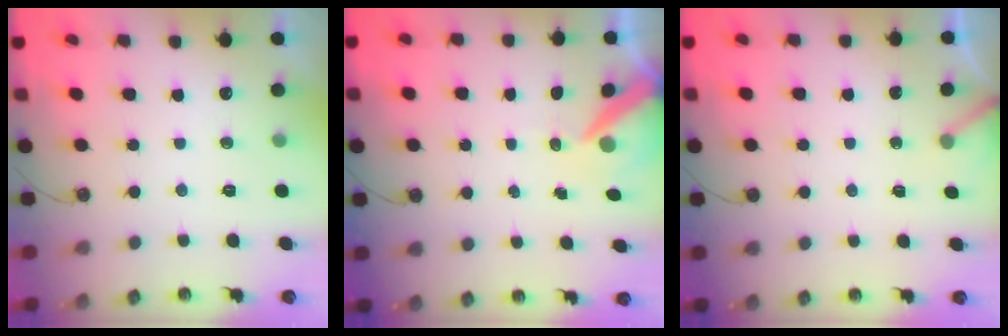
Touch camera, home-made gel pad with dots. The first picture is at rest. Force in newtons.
{"total": 8.5, "press": 8.4, "slide": 1.2}
{"total": 2.5, "press": 2.5, "slide": 0.1}